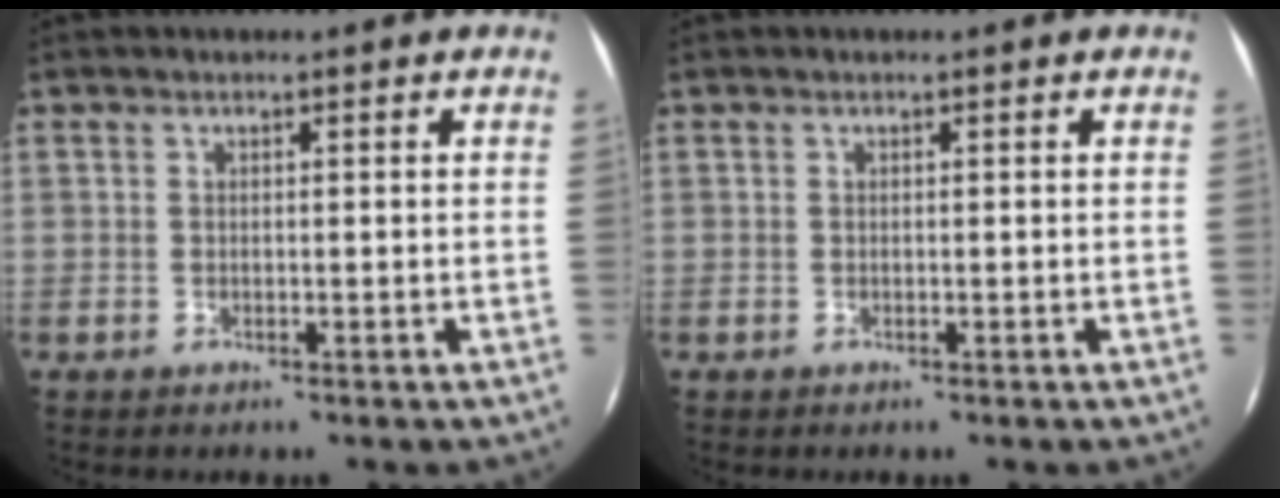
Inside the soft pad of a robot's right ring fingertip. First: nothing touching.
{"total": 0.0}